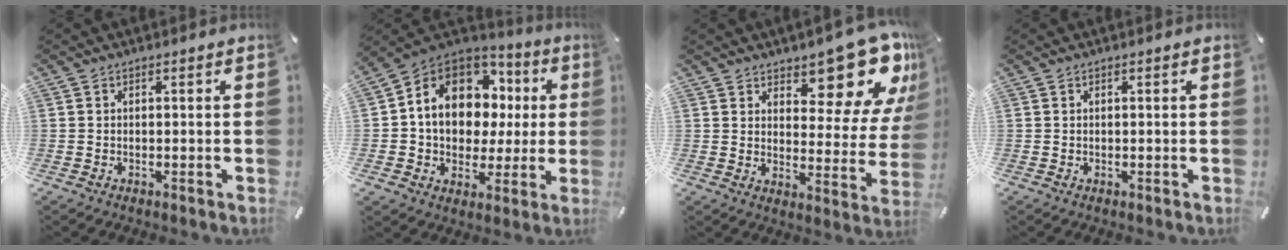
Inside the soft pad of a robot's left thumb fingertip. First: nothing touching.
{"total": 13.4, "force": [3.9, 10.8, 6.9], "torque": [-0.139, -0.022, 0.076]}
{"total": 15.7, "force": [11.9, 6.4, 8.0], "torque": [-0.082, -0.107, 0.197]}
{"total": 0.0}